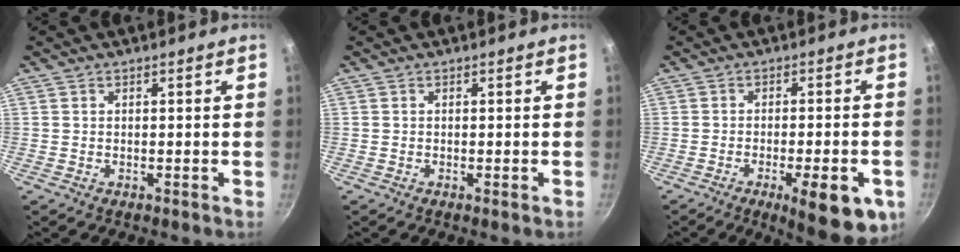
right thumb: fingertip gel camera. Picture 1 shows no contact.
{"total": 0.7, "force": [-0.3, -0.1, 0.7], "torque": [-0.010, -0.001, -0.004]}
{"total": 12.4, "force": [-5.4, 3.5, 10.6], "torque": [-0.127, 0.004, -0.069]}